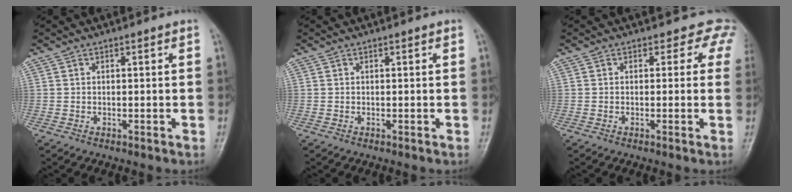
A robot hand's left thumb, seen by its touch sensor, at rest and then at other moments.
{"total": 0.0}
{"total": 3.8, "force": [2.5, 2.8, 0.5], "torque": [0.029, -0.007, -0.002]}